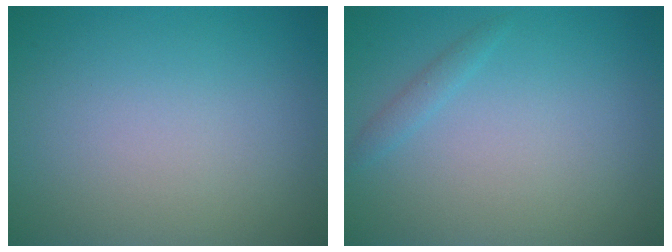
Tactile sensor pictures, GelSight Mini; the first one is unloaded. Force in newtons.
{"total": 0.9, "press": 0.9, "slide": 0.0}